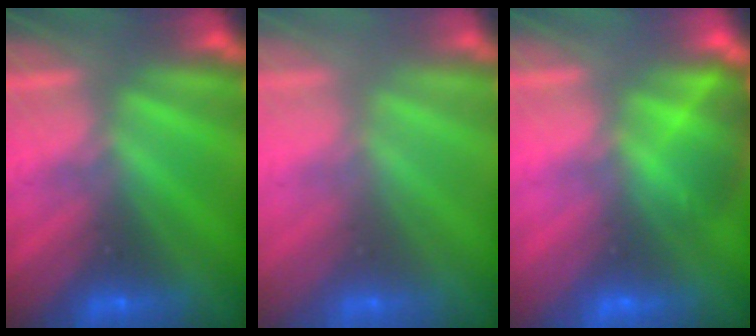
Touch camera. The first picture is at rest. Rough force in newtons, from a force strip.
{"total": 2.6}
{"total": 2.9}